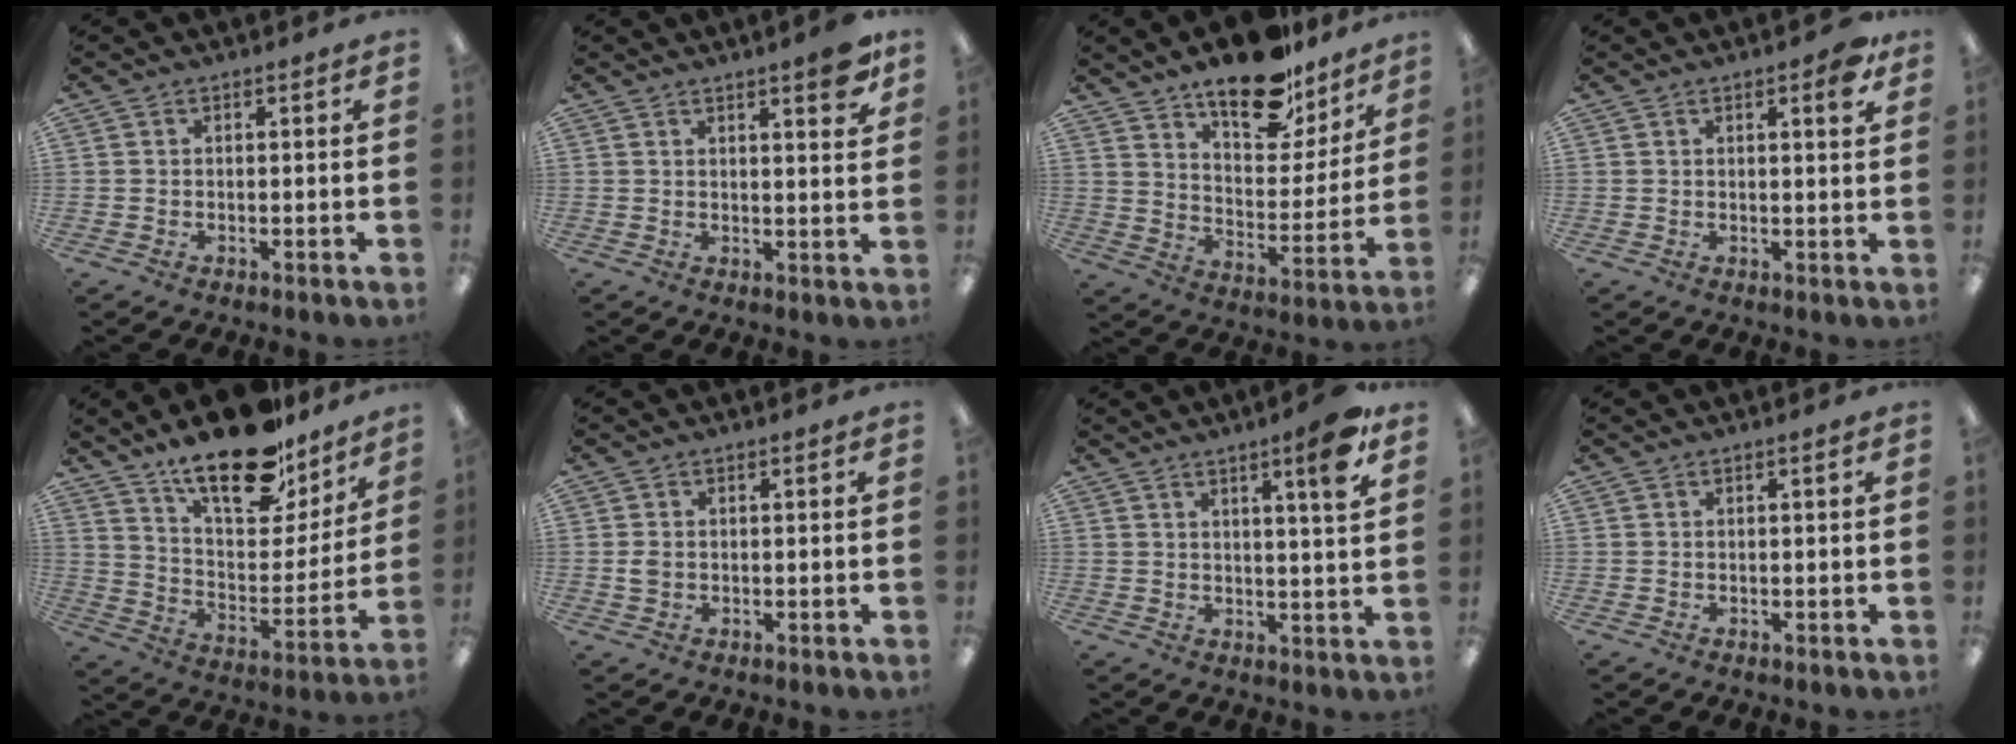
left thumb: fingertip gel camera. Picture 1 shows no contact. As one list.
[{"total": 6.2, "force": [4.3, 1.2, 4.3], "torque": [-0.054, -0.021, 0.067]}, {"total": 17.7, "force": [14.0, 7.1, 8.0], "torque": [-0.120, -0.097, 0.242]}, {"total": 3.9, "force": [2.3, 1.0, 3.1], "torque": [-0.042, -0.008, 0.034]}, {"total": 22.1, "force": [17.0, 8.5, 11.3], "torque": [-0.178, -0.115, 0.293]}, {"total": 1.9, "force": [0.1, 1.3, 1.3], "torque": [-0.026, 0.004, 0.000]}, {"total": 7.6, "force": [4.9, 0.5, 5.9], "torque": [-0.086, -0.024, 0.072]}, {"total": 1.0, "force": [0.4, 0.1, 0.9], "torque": [-0.017, 0.001, 0.007]}]